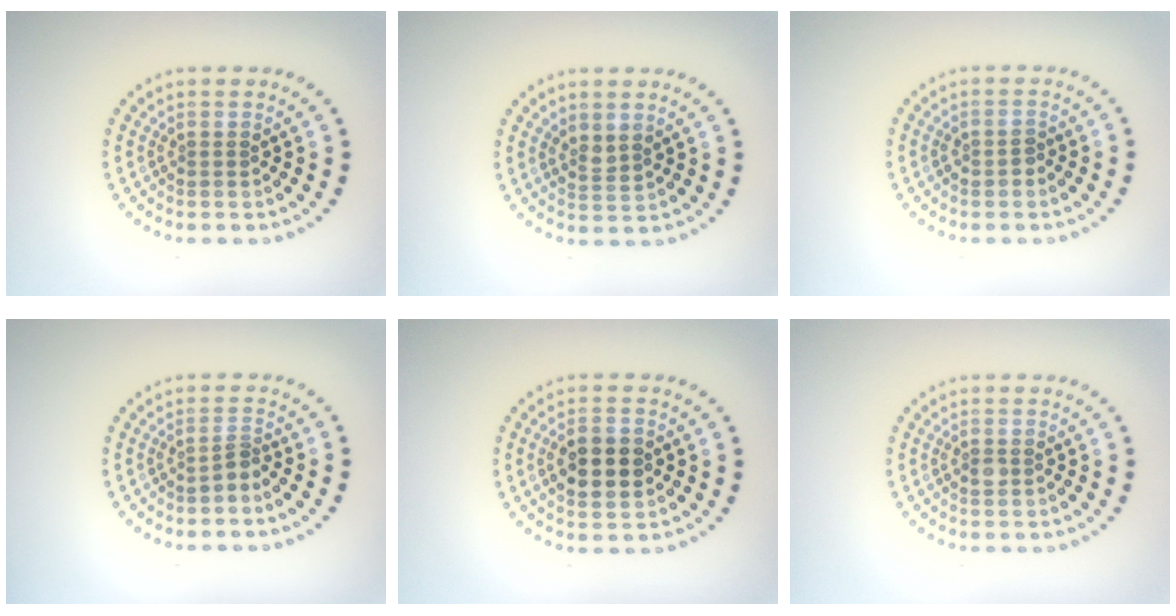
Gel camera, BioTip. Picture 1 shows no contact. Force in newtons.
{"total": 1.5, "press": 1.3, "slide": 0.8}
{"total": 1.1, "press": 1.1, "slide": 0.3}
{"total": 1.1, "press": 0.7, "slide": 0.9}
{"total": 4.7, "press": 4.7, "slide": 0.3}
{"total": 0.8, "press": 0.8, "slide": 0.1}